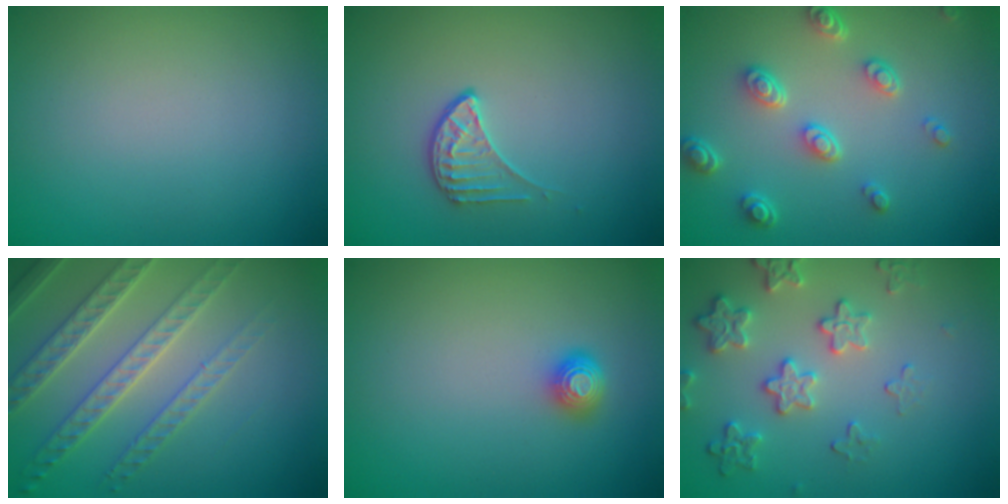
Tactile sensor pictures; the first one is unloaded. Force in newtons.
{"total": 1.9, "press": 1.3, "slide": 1.3}
{"total": 4.0, "press": 3.1, "slide": 2.6}
{"total": 4.7, "press": 4.3, "slide": 1.8}
{"total": 1.6, "press": 1.4, "slide": 0.6}
{"total": 3.9, "press": 3.4, "slide": 2.0}